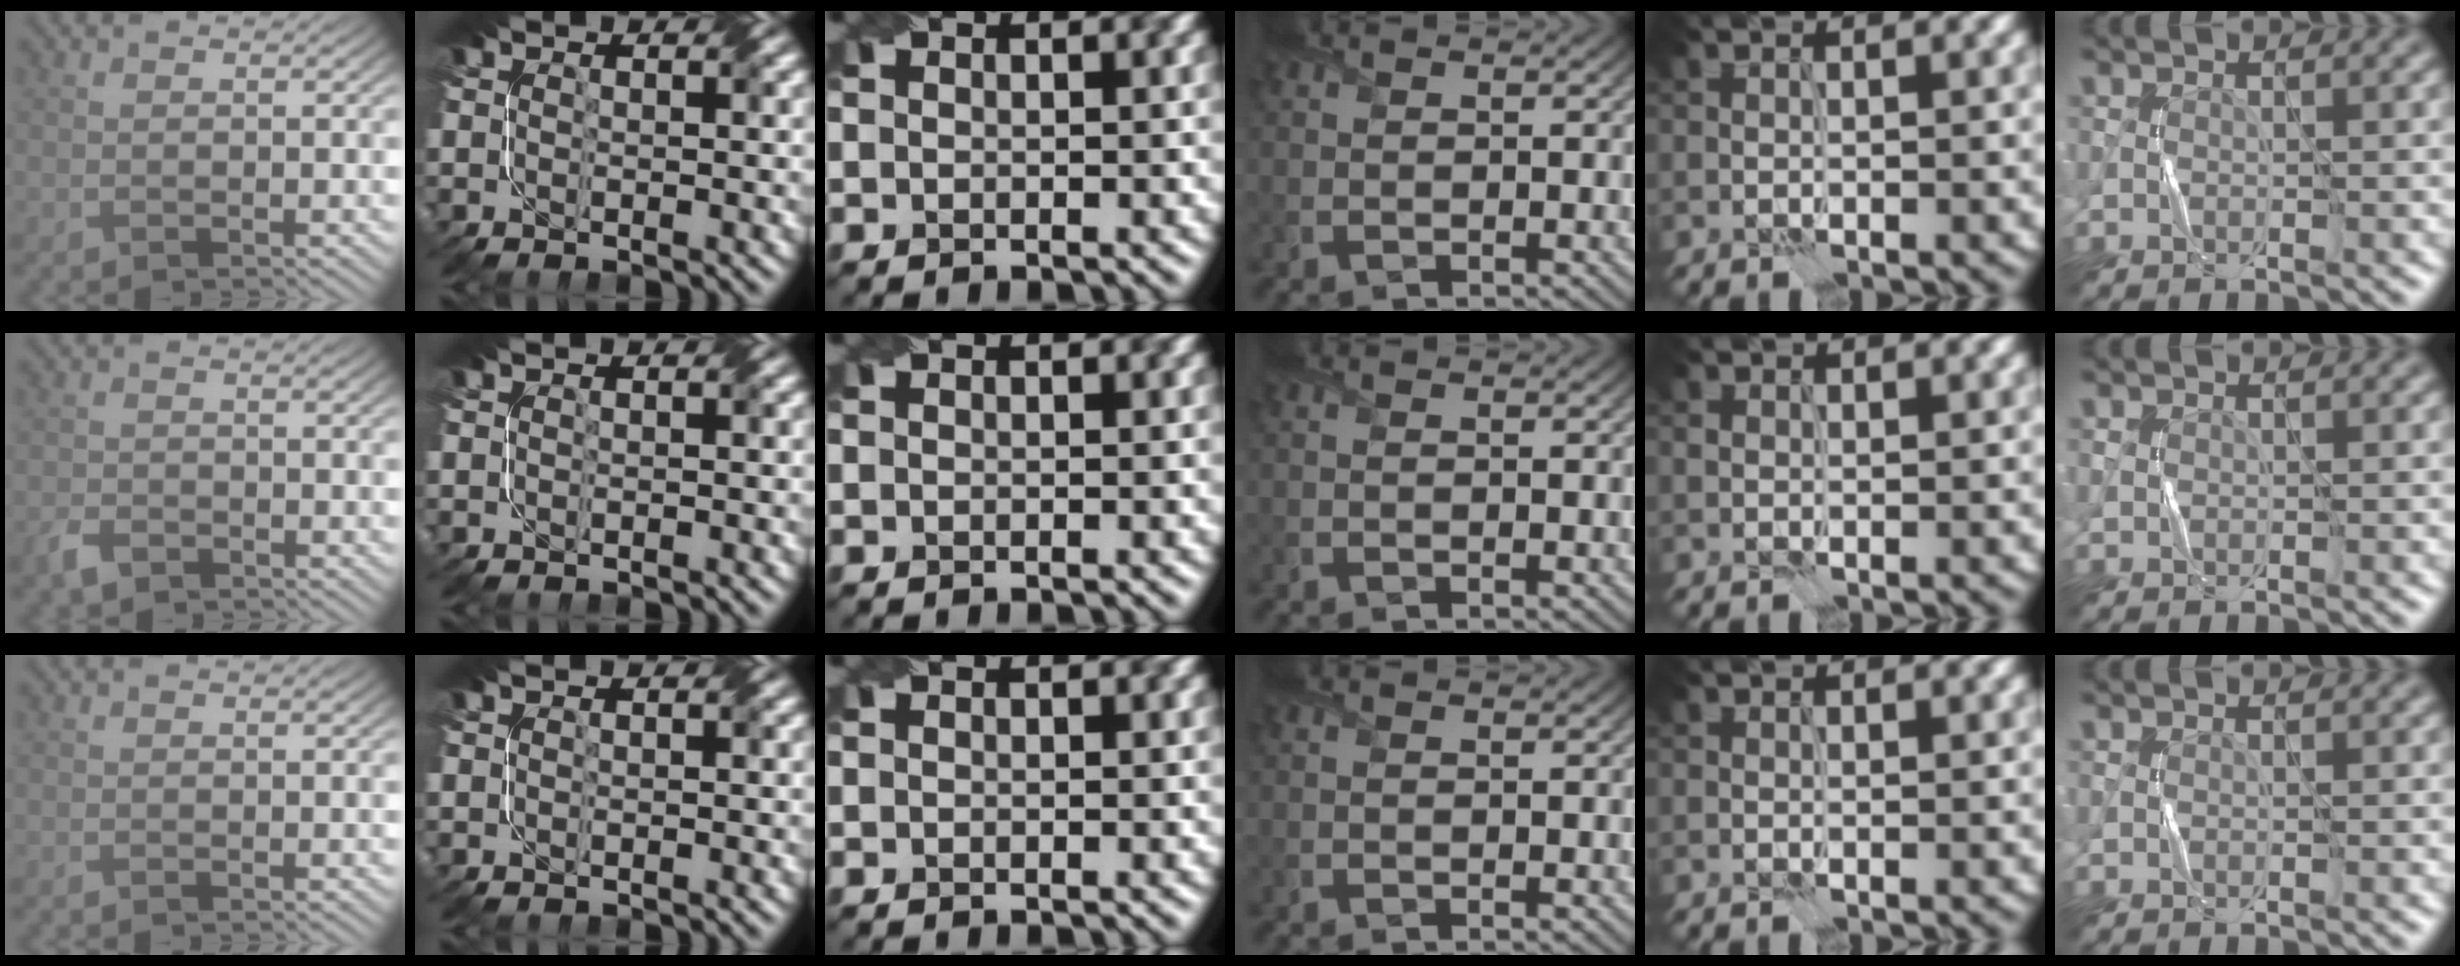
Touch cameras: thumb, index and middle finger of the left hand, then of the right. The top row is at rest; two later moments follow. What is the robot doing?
{"motion": "fold", "object": "napkin"}